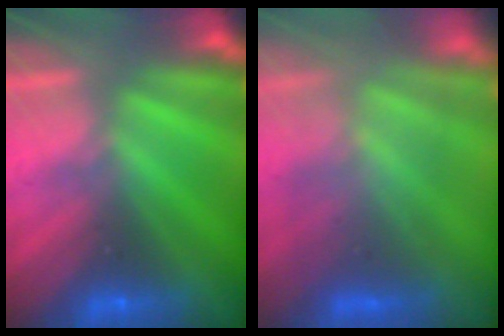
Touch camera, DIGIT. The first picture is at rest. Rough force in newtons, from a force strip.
{"total": 4.5}